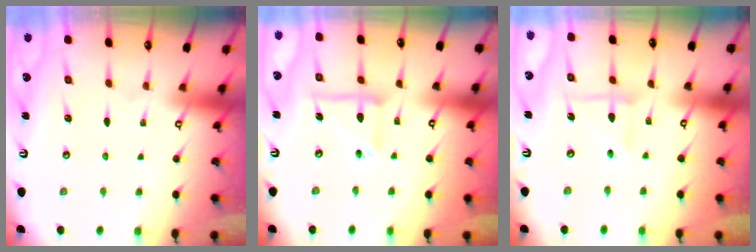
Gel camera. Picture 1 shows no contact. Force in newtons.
{"total": 10.3, "press": 10.2, "slide": 1.4}
{"total": 6.2, "press": 6.1, "slide": 1.3}